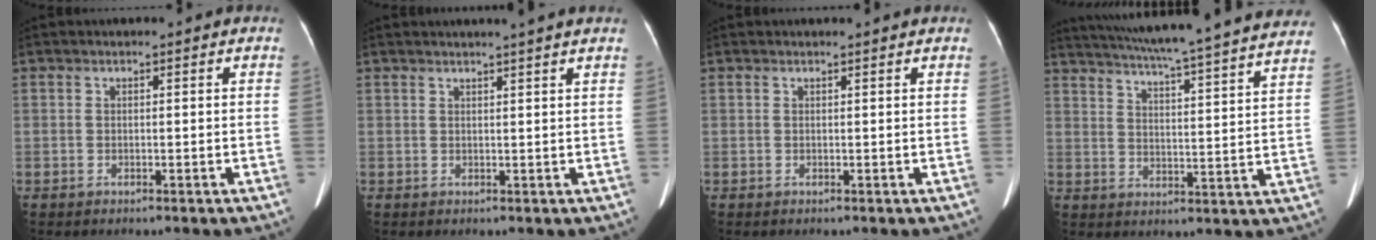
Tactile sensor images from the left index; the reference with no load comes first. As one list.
[{"total": 4.2, "force": [3.6, -0.9, 1.9], "torque": [-0.024, 0.011, 0.041]}, {"total": 1.5, "force": [1.4, -0.2, 0.4], "torque": [-0.012, 0.007, 0.018]}, {"total": 30.0, "force": [27.4, 0.6, 12.2], "torque": [-0.200, -0.046, 0.344]}]